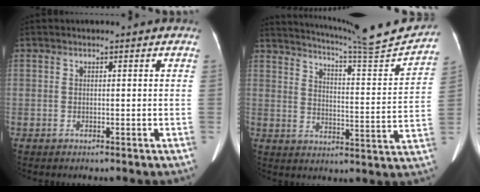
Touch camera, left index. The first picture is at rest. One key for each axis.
{"total": 18.0, "fx": 17.1, "fy": -1.1, "fz": 5.5, "tx": -0.093, "ty": -0.058, "tz": 0.224}